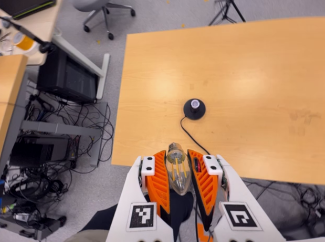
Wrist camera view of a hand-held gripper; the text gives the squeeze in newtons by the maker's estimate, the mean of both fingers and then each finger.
{"total": 20.7, "left": 22.2, "right": 19.3}